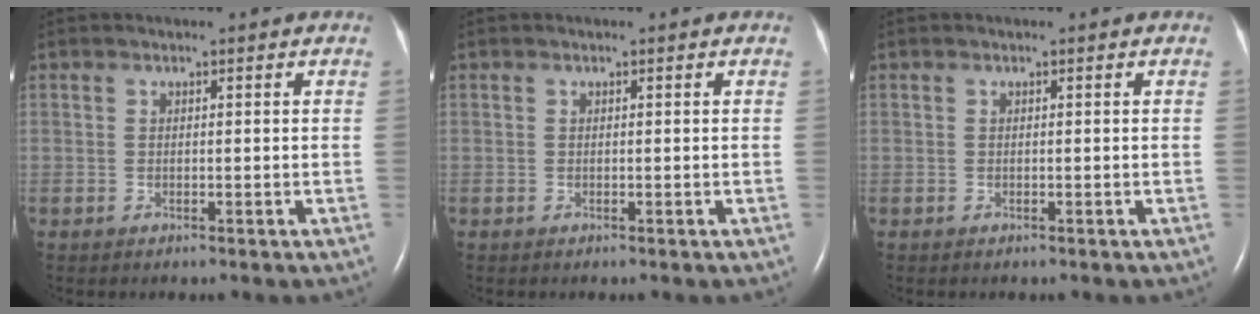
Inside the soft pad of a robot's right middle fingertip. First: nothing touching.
{"total": 0.0}
{"total": 0.0}